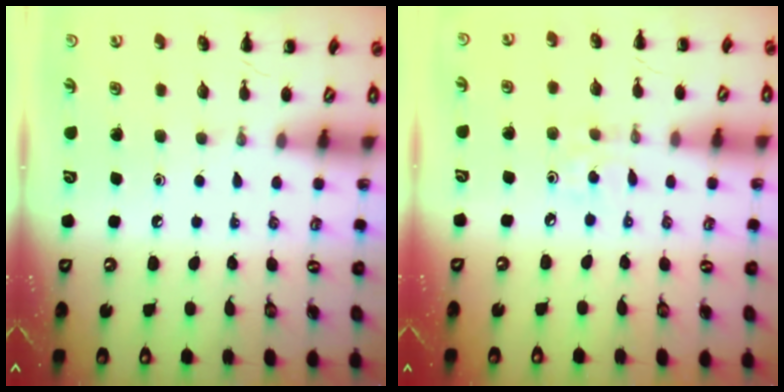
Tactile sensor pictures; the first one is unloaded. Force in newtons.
{"total": 2.4, "press": 2.2, "slide": 0.8}